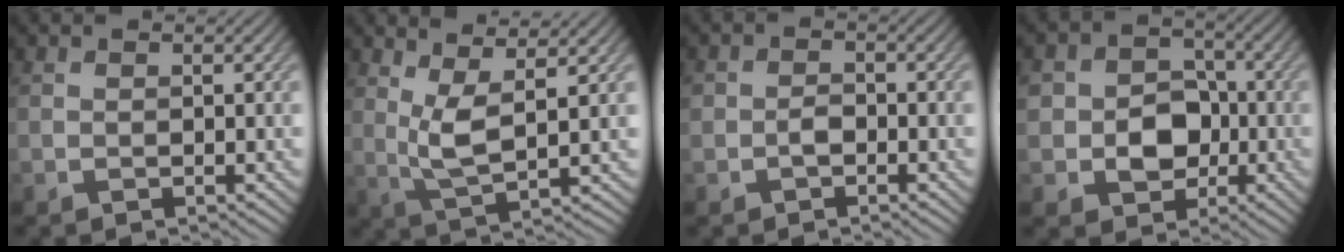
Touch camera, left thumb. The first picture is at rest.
{"total": 4.4, "force": [2.2, 0.6, 3.8], "torque": [-0.090, -0.002, 0.049]}
{"total": 1.3, "force": [-0.6, 1.0, 0.7], "torque": [-0.010, 0.008, -0.015]}
{"total": 6.9, "force": [-0.9, 5.8, 3.6], "torque": [-0.061, 0.001, -0.038]}